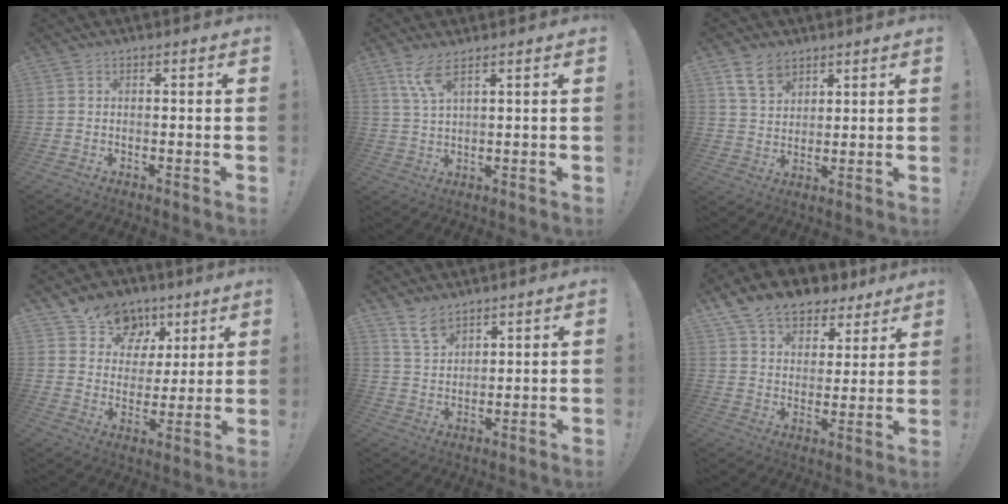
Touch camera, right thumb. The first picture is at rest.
{"total": 6.3, "force": [3.8, 1.2, 4.9], "torque": [-0.104, -0.008, 0.069]}
{"total": 8.1, "force": [5.5, 4.9, 3.5], "torque": [-0.058, -0.024, 0.106]}
{"total": 12.7, "force": [7.6, 9.7, 3.2], "torque": [-0.038, -0.049, 0.149]}
{"total": 6.7, "force": [5.3, 2.8, 2.9], "torque": [-0.060, -0.029, 0.103]}
{"total": 12.2, "force": [9.1, 7.1, 3.7], "torque": [-0.072, -0.061, 0.174]}